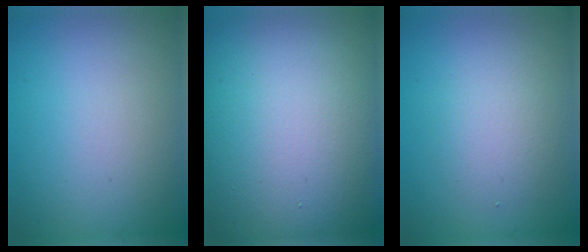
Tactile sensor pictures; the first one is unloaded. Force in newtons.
{"total": 21.1, "press": 21.1, "slide": 1.1}
{"total": 2.4, "press": 2.4, "slide": 0.1}